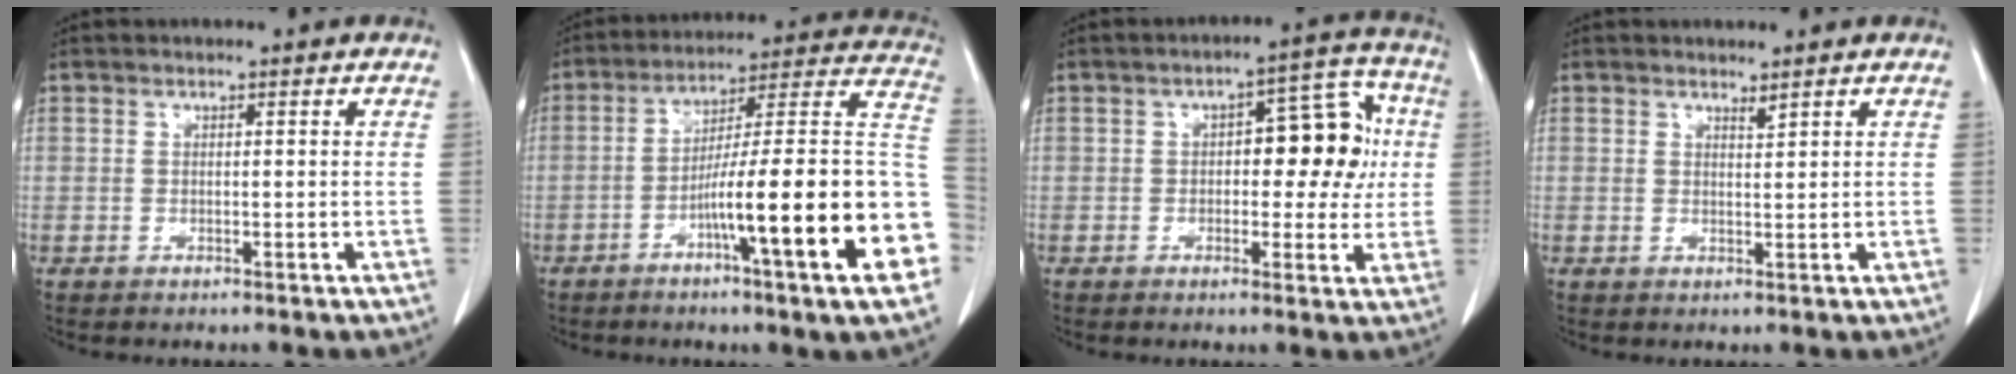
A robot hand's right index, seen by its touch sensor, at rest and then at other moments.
{"total": 23.0, "force": [-7.1, 0.5, 21.8], "torque": [-0.235, 0.013, -0.109]}
{"total": 10.1, "force": [0.9, 4.5, 9.0], "torque": [-0.099, 0.036, 0.011]}
{"total": 0.9, "force": [0.9, -0.1, 0.3], "torque": [-0.009, -0.008, 0.016]}